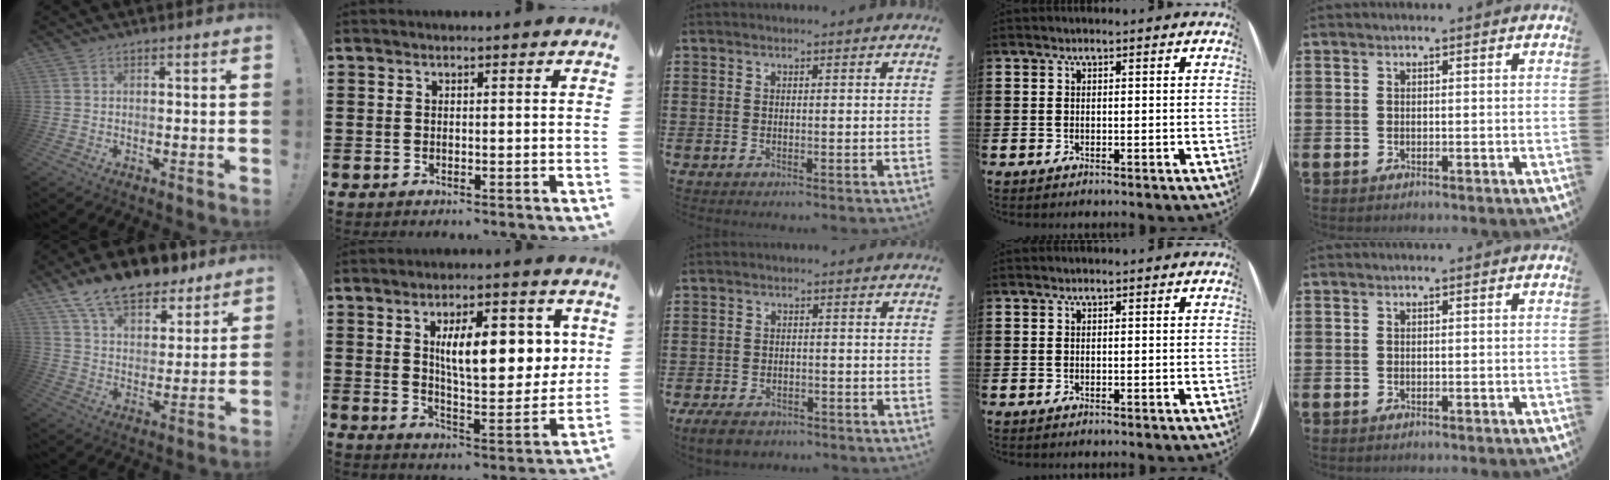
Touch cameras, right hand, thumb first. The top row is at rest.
{"thumb": {"total": 14.6, "force": [11.9, 6.5, 5.6], "torque": [-0.106, -0.083, 0.217]}, "index": {"total": 11.1, "force": [3.3, 4.5, 9.6], "torque": [-0.150, -0.003, 0.049]}, "middle": {"total": 3.6, "force": [-3.2, 1.1, 1.1], "torque": [-0.026, 0.005, -0.067]}}